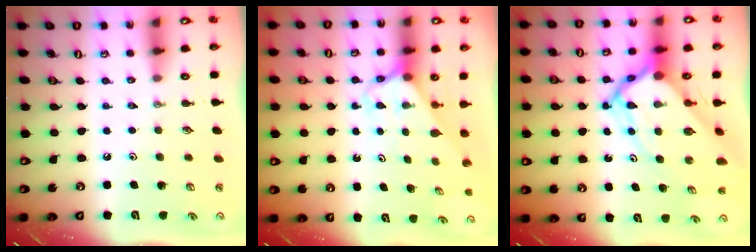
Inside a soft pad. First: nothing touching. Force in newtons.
{"total": 2.6, "press": 2.6, "slide": 0.2}
{"total": 11.3, "press": 11.2, "slide": 0.9}